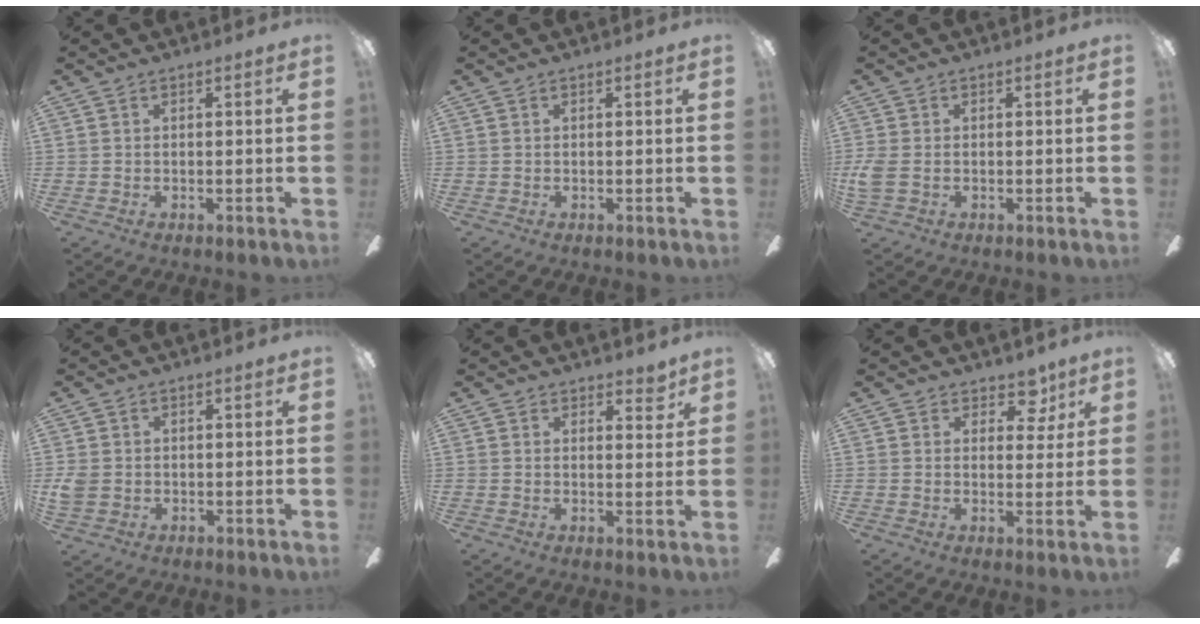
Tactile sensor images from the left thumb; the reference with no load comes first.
{"total": 0.0}
{"total": 3.8, "force": [-0.4, 2.5, 2.8], "torque": [-0.069, 0.000, -0.011]}
{"total": 3.4, "force": [-0.1, 2.9, 1.7], "torque": [-0.028, 0.002, -0.003]}
{"total": 2.7, "force": [2.3, 1.0, 0.8], "torque": [-0.002, -0.012, 0.040]}
{"total": 6.3, "force": [4.2, 3.9, 2.6], "torque": [-0.024, -0.016, 0.071]}